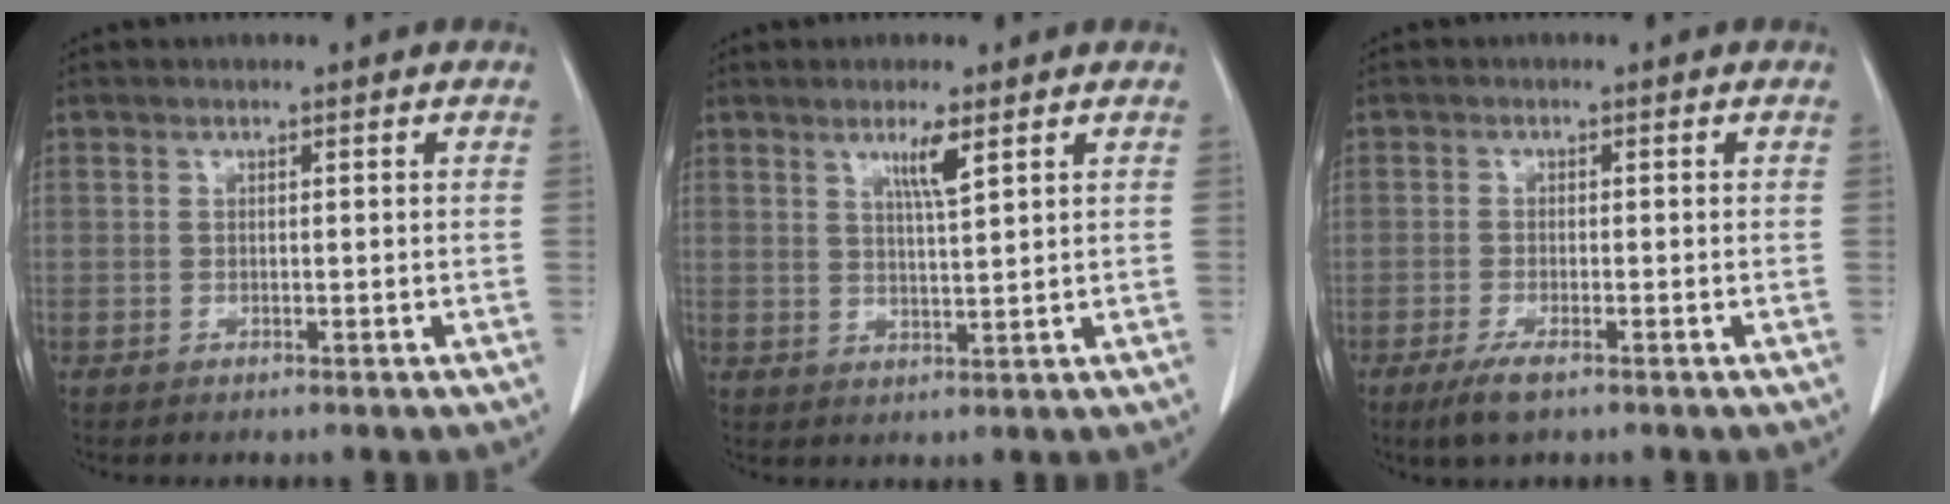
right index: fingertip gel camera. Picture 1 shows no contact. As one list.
[{"total": 3.9, "force": [2.2, -0.1, 3.2], "torque": [-0.060, -0.006, 0.042]}, {"total": 3.4, "force": [-2.2, 0.7, 2.5], "torque": [-0.052, -0.007, -0.039]}]